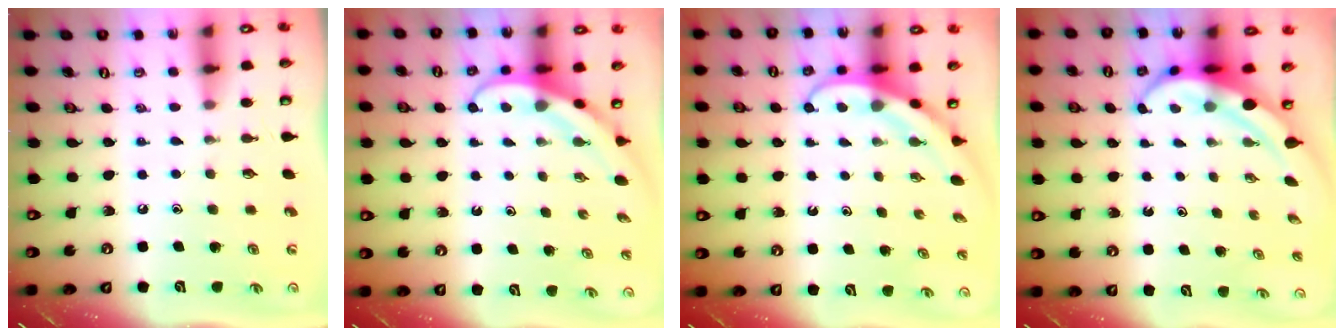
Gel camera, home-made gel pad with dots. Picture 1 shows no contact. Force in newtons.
{"total": 3.8, "press": 3.8, "slide": 0.3}
{"total": 3.9, "press": 3.9, "slide": 0.2}
{"total": 4.3, "press": 4.1, "slide": 1.1}